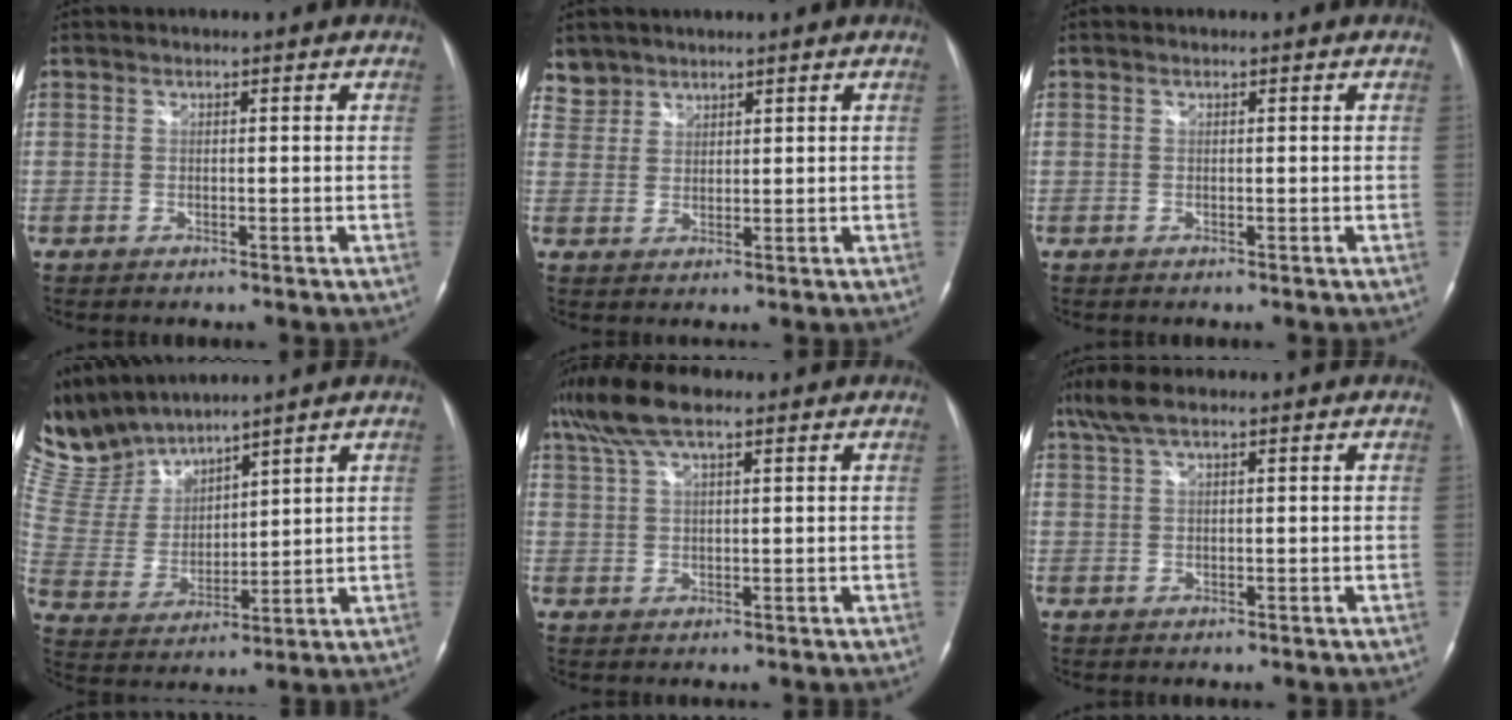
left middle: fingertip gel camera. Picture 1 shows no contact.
{"total": 3.4, "force": [2.9, 1.8, -0.6], "torque": [0.020, 0.007, 0.057]}
{"total": 0.0}
{"total": 11.9, "force": [11.5, 1.7, 2.4], "torque": [-0.077, 0.011, 0.253]}
{"total": 8.6, "force": [5.9, 2.3, 5.9], "torque": [-0.129, 0.030, 0.109]}
{"total": 4.5, "force": [3.1, 1.0, 3.1], "torque": [-0.072, 0.026, 0.062]}